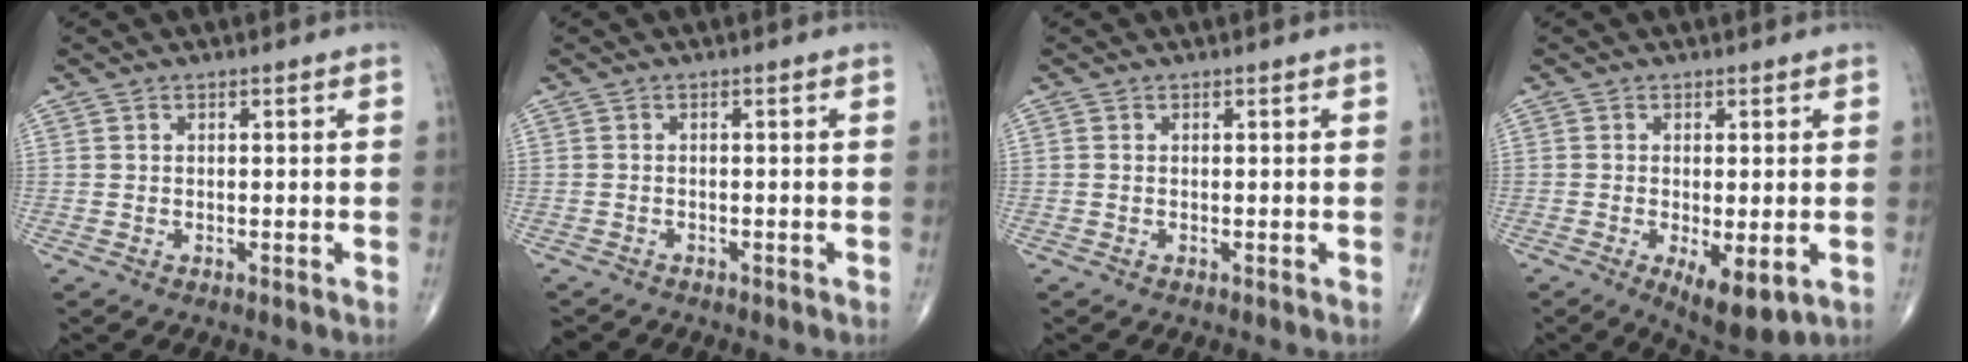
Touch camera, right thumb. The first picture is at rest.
{"total": 2.6, "force": [-2.3, 1.3, 0.3], "torque": [-0.009, 0.005, -0.034]}
{"total": 0.0}
{"total": 7.6, "force": [-2.2, 2.9, 6.7], "torque": [-0.100, -0.020, -0.025]}